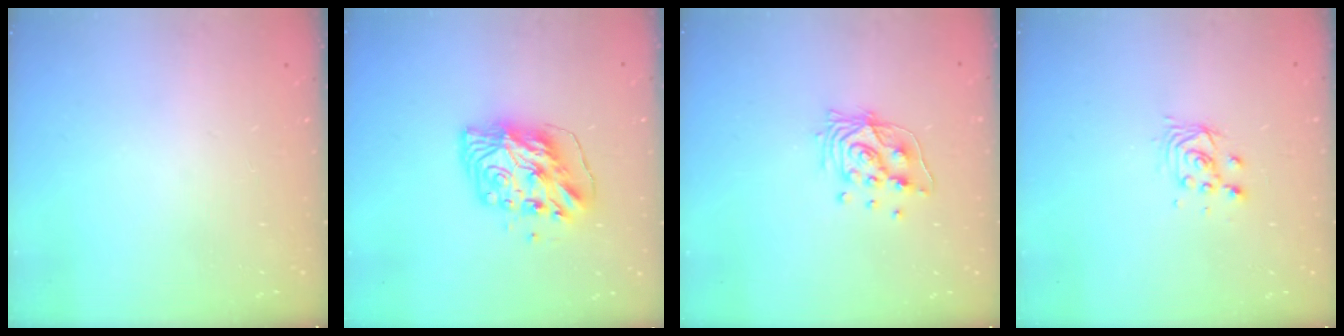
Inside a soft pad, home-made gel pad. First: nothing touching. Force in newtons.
{"total": 10.0, "press": 9.9, "slide": 1.3}
{"total": 10.7, "press": 10.5, "slide": 1.7}
{"total": 3.8, "press": 3.8, "slide": 0.2}